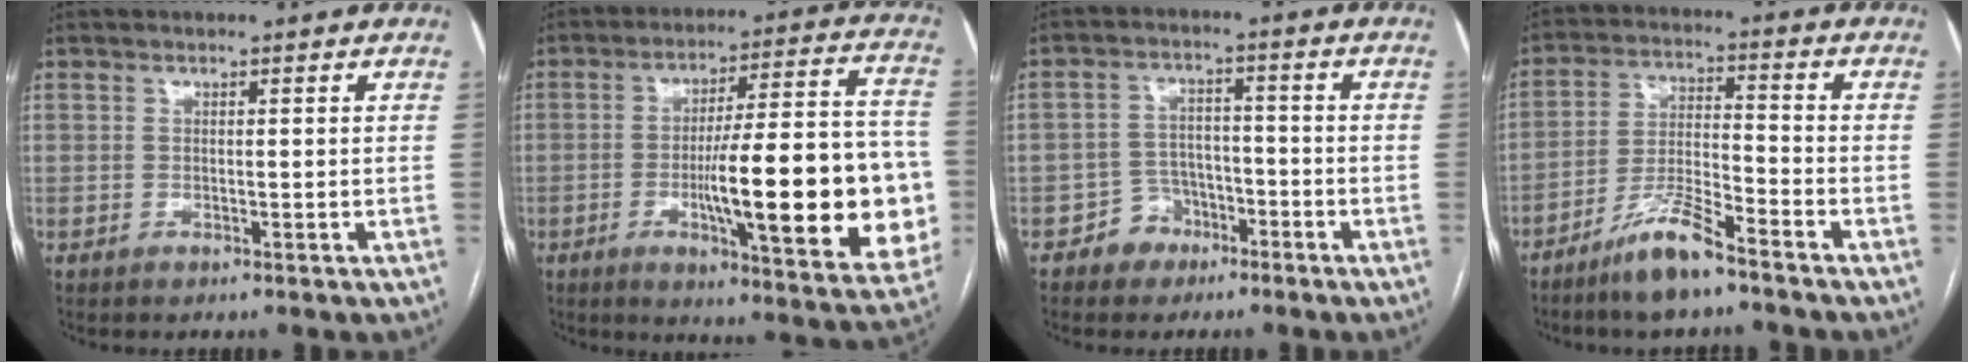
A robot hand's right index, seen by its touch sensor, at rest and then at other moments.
{"total": 24.8, "force": [-4.6, 4.1, 24.0], "torque": [-0.273, 0.014, -0.055]}
{"total": 4.9, "force": [-2.9, 3.9, 0.7], "torque": [-0.003, 0.017, -0.043]}
{"total": 8.5, "force": [-6.4, 0.9, 5.5], "torque": [-0.112, -0.015, -0.124]}